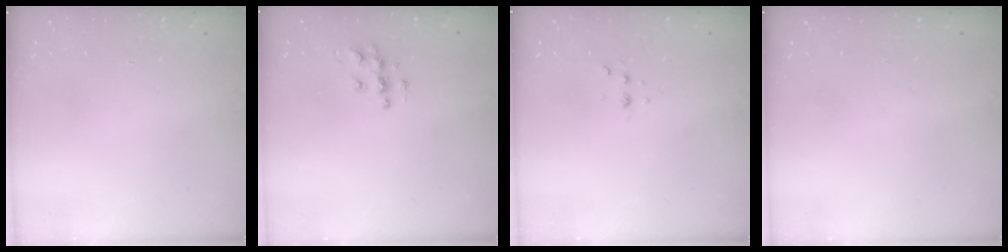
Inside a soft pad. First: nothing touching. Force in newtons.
{"total": 6.1, "press": 6.1, "slide": 0.3}
{"total": 2.8, "press": 2.8, "slide": 0.7}
{"total": 0.0}